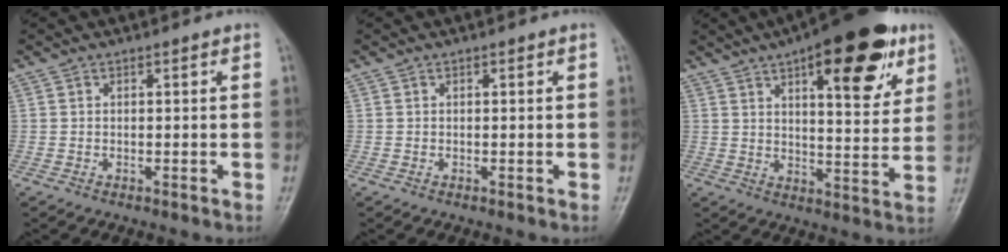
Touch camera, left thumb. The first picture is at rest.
{"total": 0.0}
{"total": 19.7, "force": [10.0, 7.4, 15.3], "torque": [-0.177, -0.032, 0.141]}